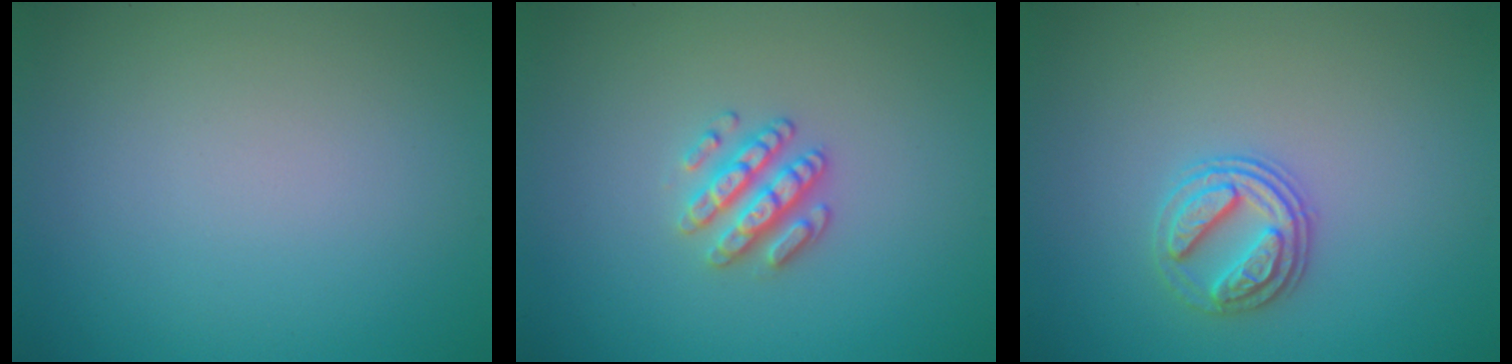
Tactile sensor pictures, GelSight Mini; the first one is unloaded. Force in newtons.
{"total": 2.8, "press": 2.6, "slide": 0.9}
{"total": 2.7, "press": 2.6, "slide": 0.9}